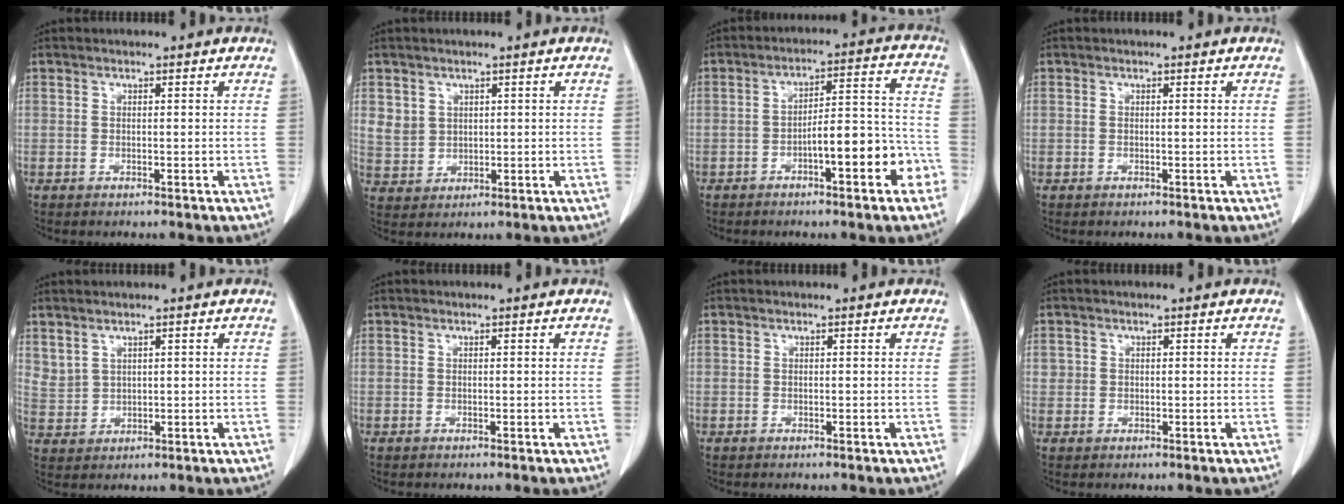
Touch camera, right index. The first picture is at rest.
{"total": 4.1, "force": [1.7, 3.7, 0.7], "torque": [-0.012, 0.005, 0.044]}
{"total": 10.2, "force": [-4.5, 2.4, 8.9], "torque": [-0.116, 0.040, -0.062]}
{"total": 0.0}
{"total": 3.0, "force": [2.3, 1.8, 0.7], "torque": [-0.013, 0.000, 0.056]}
{"total": 0.0}
{"total": 0.0}
{"total": 1.1, "force": [0.2, 1.1, 0.1], "torque": [0.012, 0.005, 0.002]}